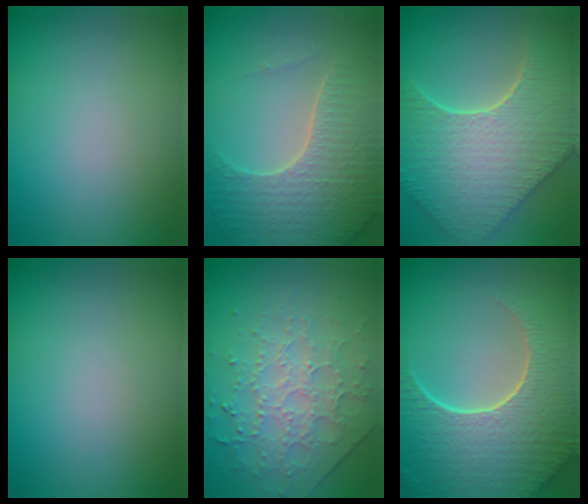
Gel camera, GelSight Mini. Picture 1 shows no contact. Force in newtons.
{"total": 5.3, "press": 4.5, "slide": 2.8}
{"total": 9.7, "press": 7.1, "slide": 6.6}
{"total": 0.0}
{"total": 3.8, "press": 3.6, "slide": 1.4}
{"total": 9.3, "press": 6.6, "slide": 6.6}